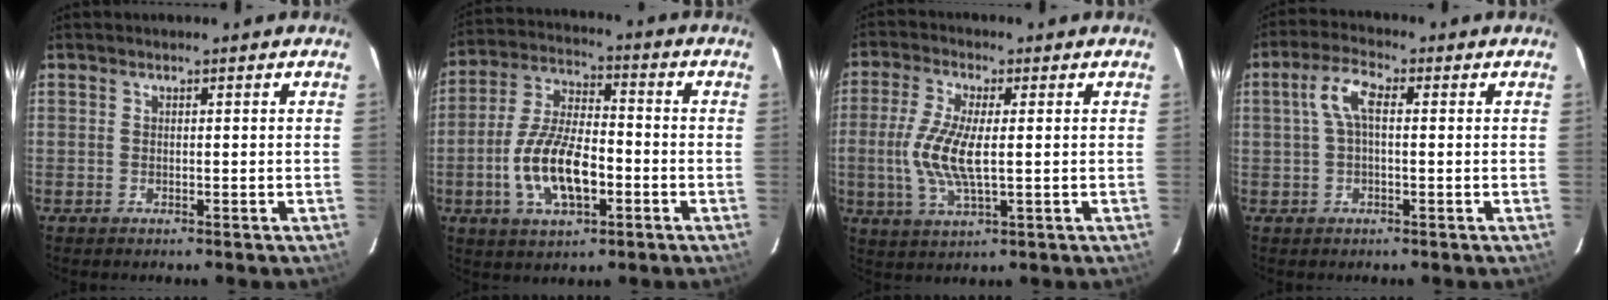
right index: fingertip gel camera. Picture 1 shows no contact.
{"total": 13.5, "force": [-4.1, 5.8, 11.5], "torque": [-0.237, 0.000, -0.072]}
{"total": 9.8, "force": [-0.3, 3.2, 9.3], "torque": [-0.197, -0.003, -0.006]}
{"total": 5.1, "force": [0.6, 1.7, 4.7], "torque": [-0.097, 0.014, 0.012]}